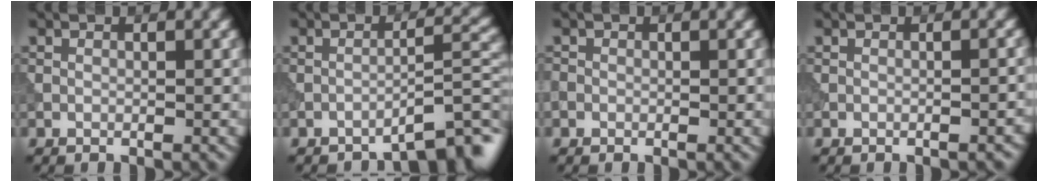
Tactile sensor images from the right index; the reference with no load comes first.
{"total": 4.4, "force": [-3.5, 0.6, 2.7], "torque": [-0.027, 0.018, -0.053]}
{"total": 0.6, "force": [-0.2, 0.6, 0.0], "torque": [0.004, -0.005, -0.003]}
{"total": 1.2, "force": [-0.9, 0.3, 0.7], "torque": [-0.009, 0.002, -0.010]}